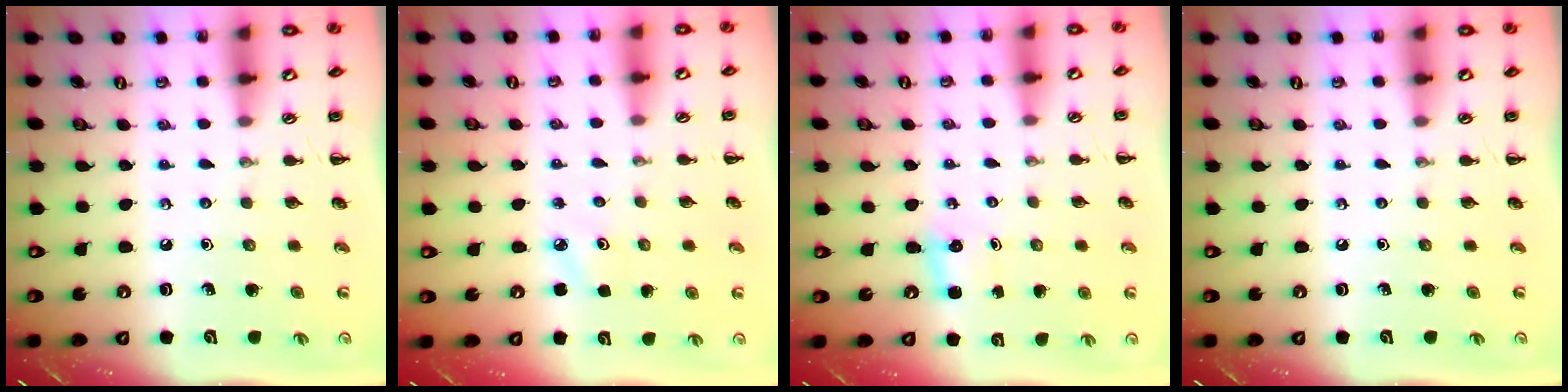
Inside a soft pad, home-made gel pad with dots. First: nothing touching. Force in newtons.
{"total": 3.4, "press": 3.2, "slide": 1.0}
{"total": 2.1, "press": 2.0, "slide": 0.6}
{"total": 0.0}